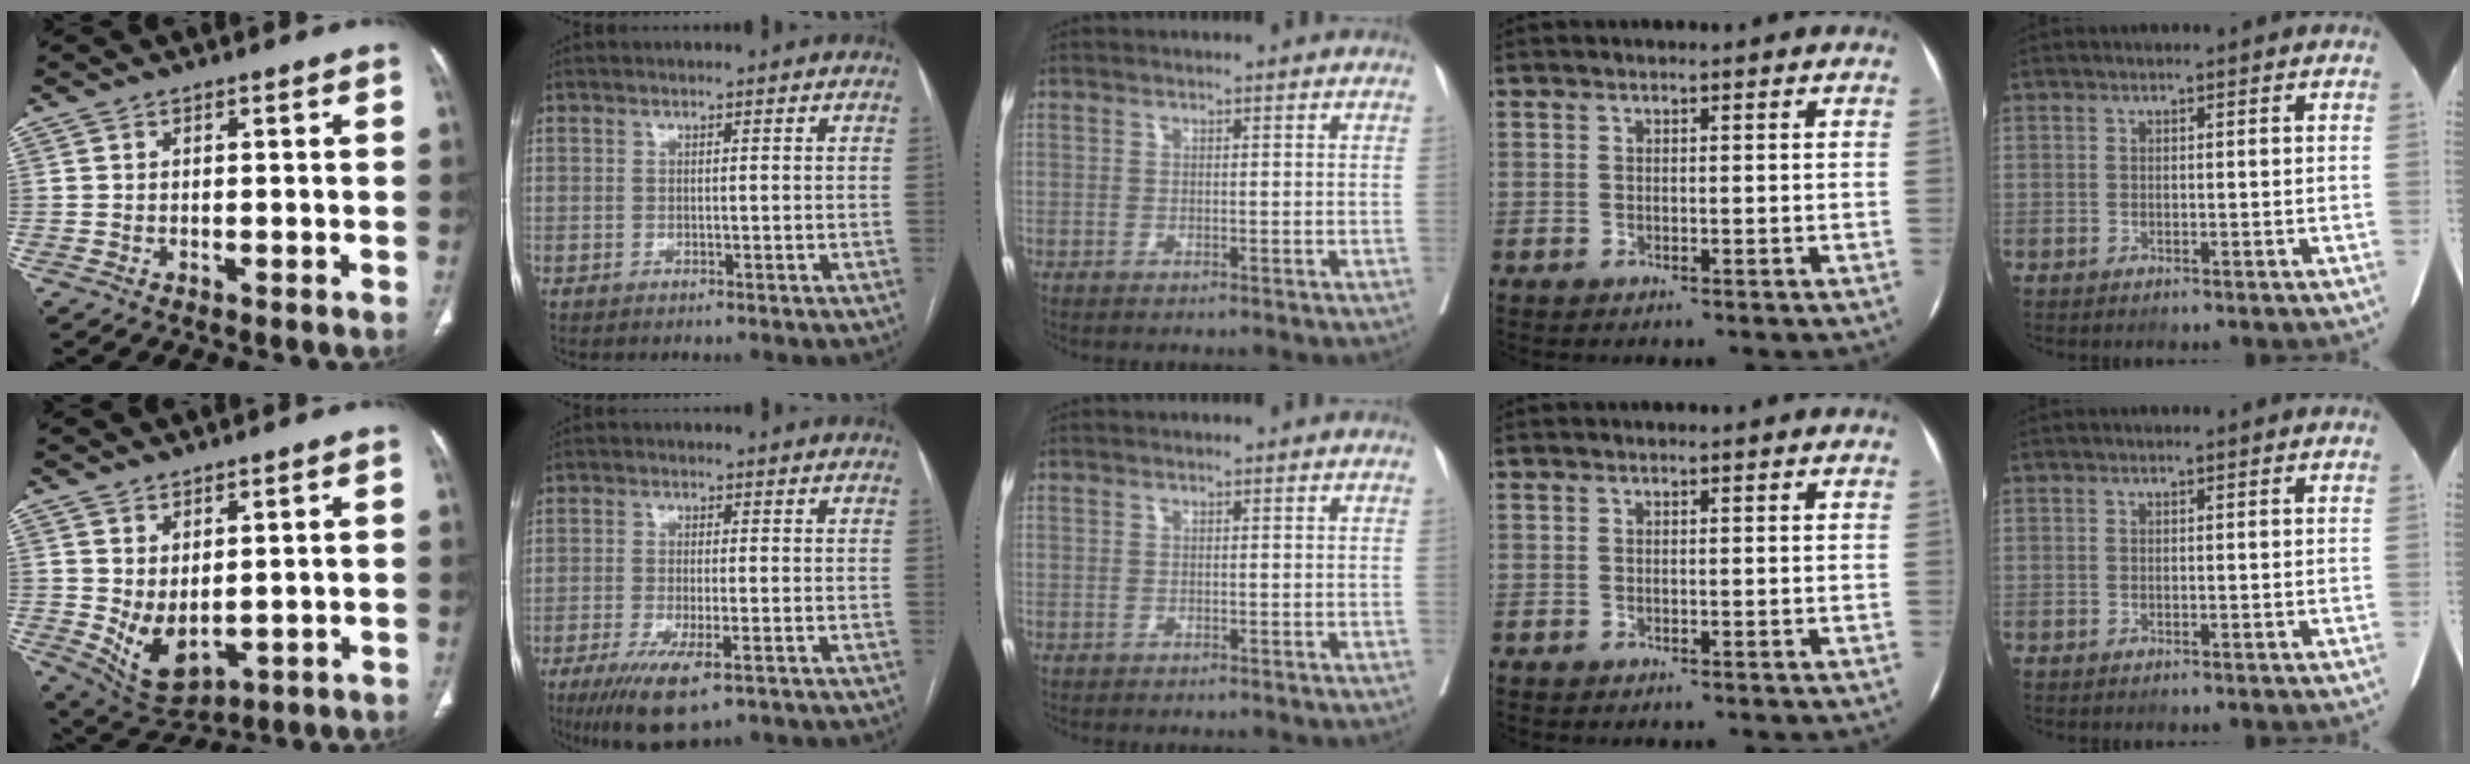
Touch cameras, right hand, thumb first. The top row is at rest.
{"thumb": {"total": 7.8, "force": [0.6, 4.4, 6.4], "torque": [-0.102, -0.018, 0.039]}, "index": {"total": 8.3, "force": [-4.7, 1.6, 6.6], "torque": [-0.119, -0.022, -0.075]}}